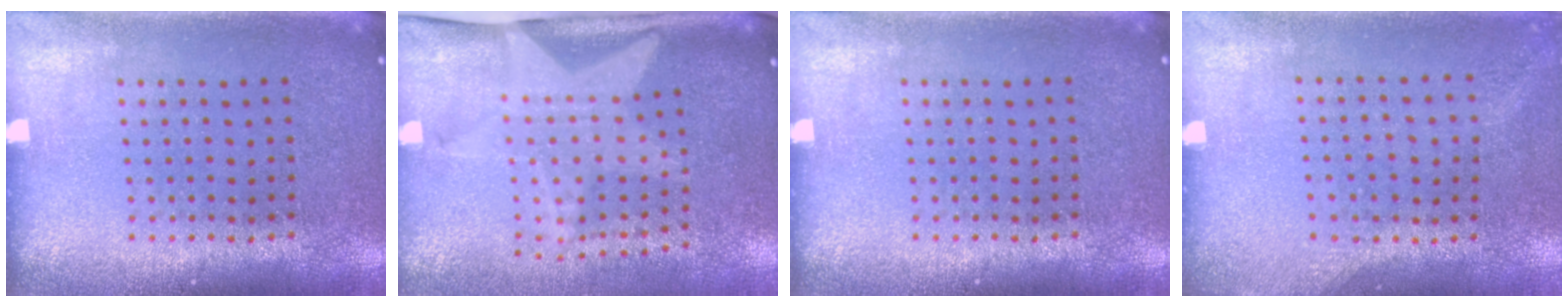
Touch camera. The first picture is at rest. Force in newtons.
{"total": 2.1, "press": 1.5, "slide": 1.4}
{"total": 0.0}
{"total": 1.4, "press": 1.0, "slide": 0.9}